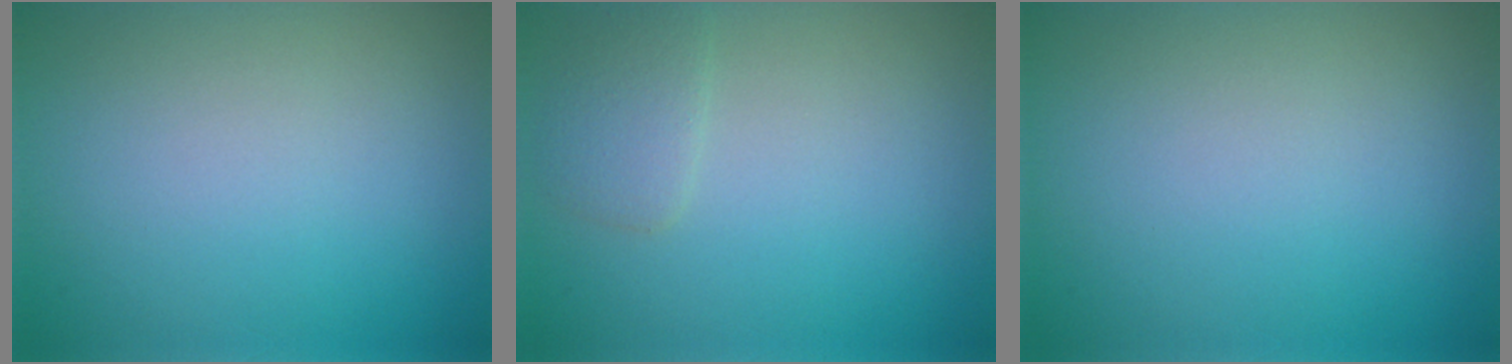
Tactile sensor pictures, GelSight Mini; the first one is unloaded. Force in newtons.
{"total": 1.7, "press": 1.7, "slide": 0.1}
{"total": 0.0}